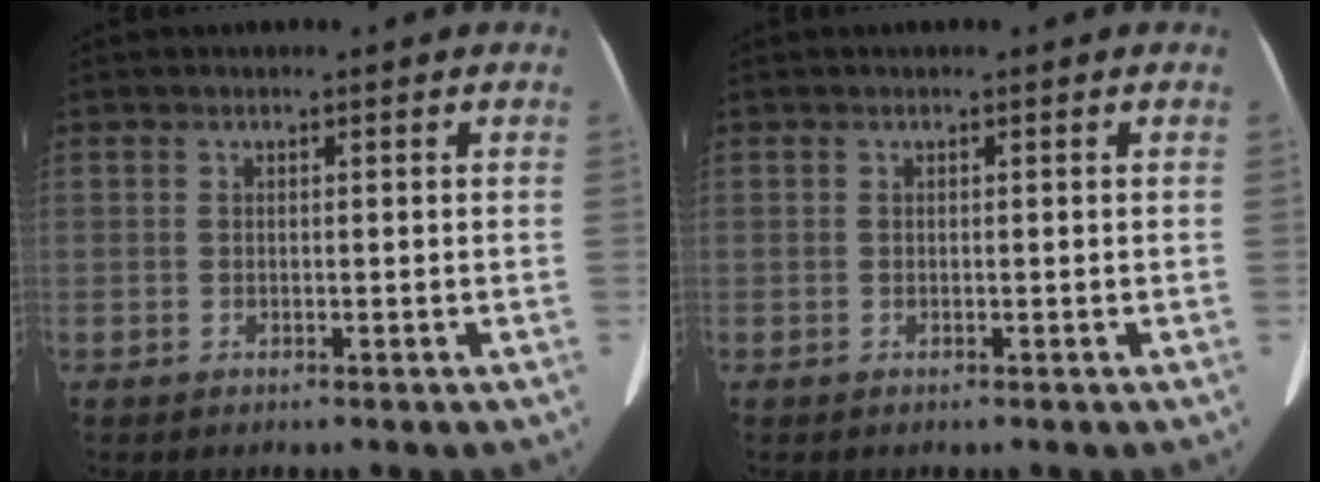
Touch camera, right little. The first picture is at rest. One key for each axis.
{"total": 0.0}